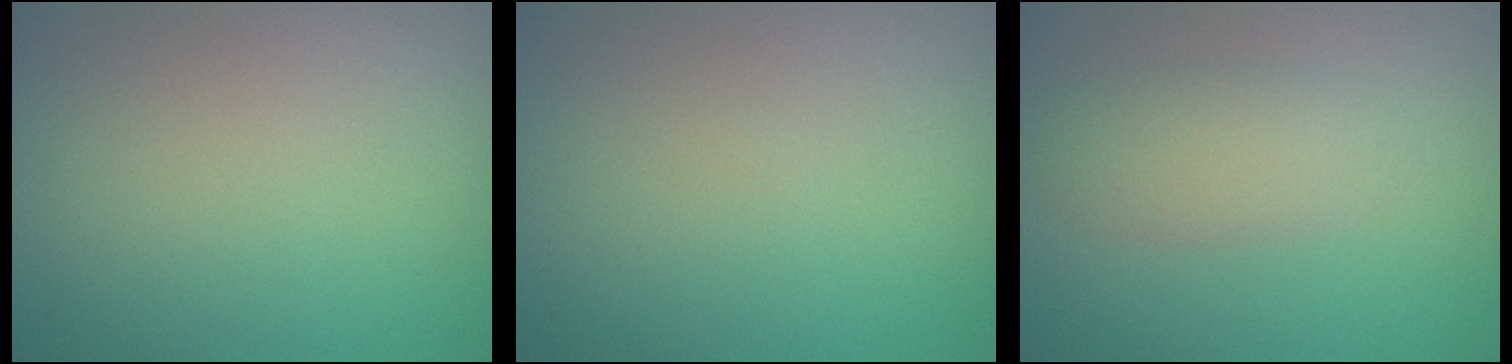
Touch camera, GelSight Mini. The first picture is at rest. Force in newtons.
{"total": 0.0}
{"total": 2.9, "press": 2.9, "slide": 0.0}